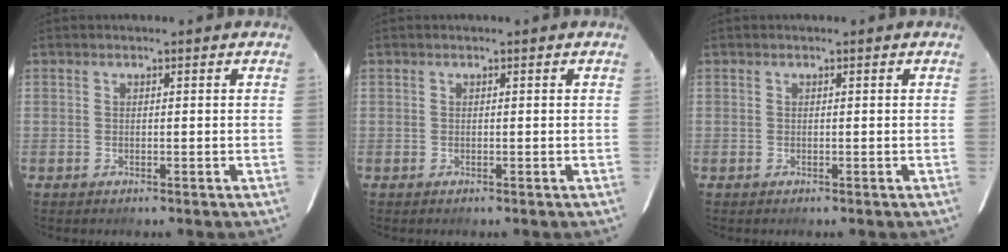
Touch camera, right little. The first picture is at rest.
{"total": 0.0}
{"total": 0.0}